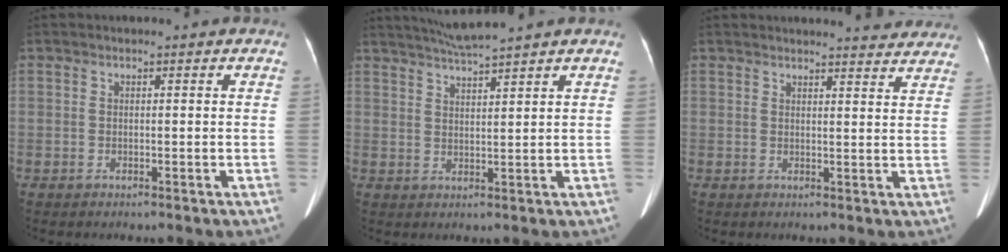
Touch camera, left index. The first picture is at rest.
{"total": 5.2, "force": [4.7, -1.4, 1.8], "torque": [-0.037, 0.009, 0.087]}
{"total": 8.0, "force": [7.8, 1.1, 1.8], "torque": [-0.010, -0.011, 0.070]}